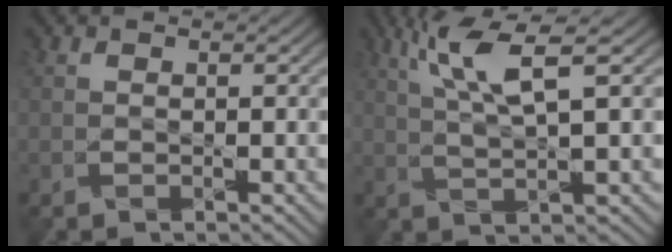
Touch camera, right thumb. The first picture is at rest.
{"total": 6.5, "force": [3.0, 0.1, 5.7], "torque": [-0.130, 0.013, 0.068]}